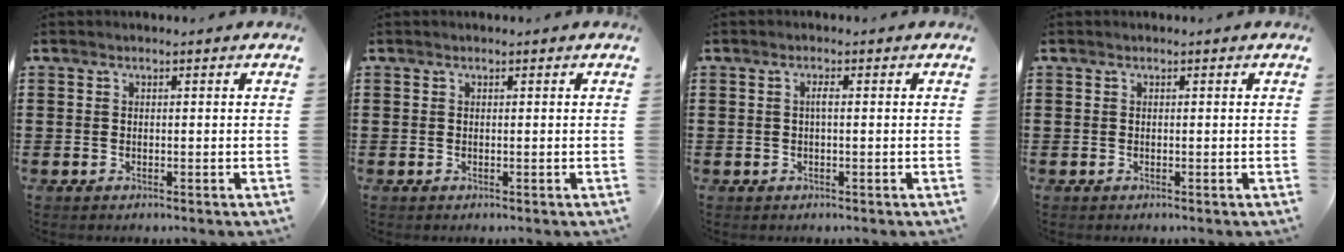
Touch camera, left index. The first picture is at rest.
{"total": 0.0}
{"total": 1.2, "force": [-0.1, 0.2, 1.2], "torque": [-0.026, 0.000, -0.001]}
{"total": 0.0}